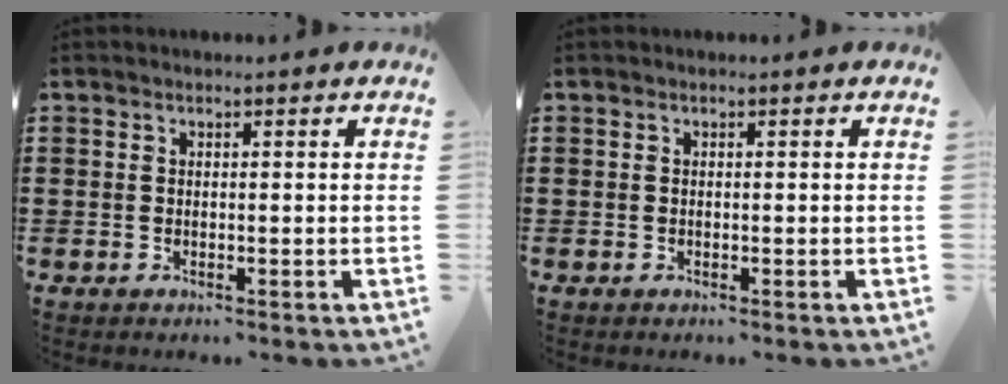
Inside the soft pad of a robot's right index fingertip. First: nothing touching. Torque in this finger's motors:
{"motor_torque": [-0.06, 1.39, 0.03, 0.01]}